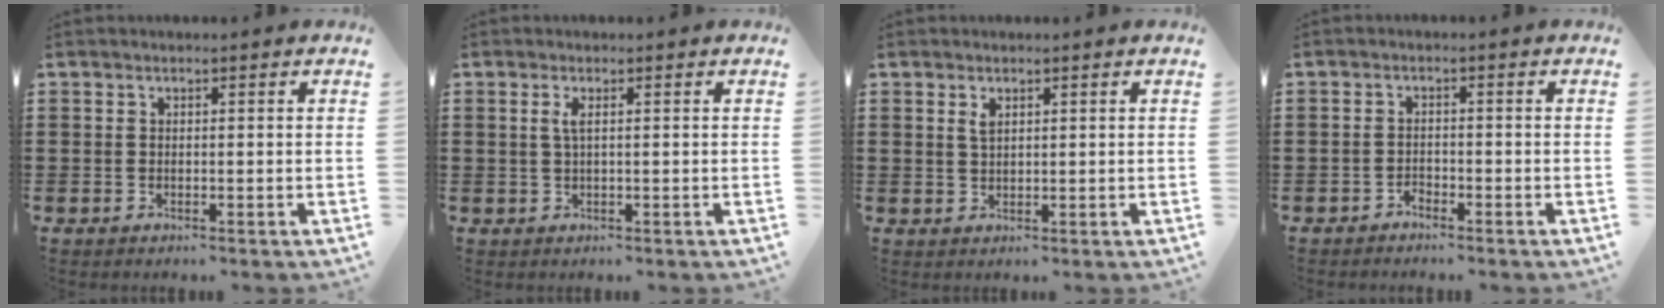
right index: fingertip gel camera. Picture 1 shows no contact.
{"total": 1.6, "force": [0.3, 0.2, 1.5], "torque": [-0.032, 0.000, 0.005]}
{"total": 1.6, "force": [0.8, 0.7, 1.2], "torque": [-0.027, 0.003, 0.013]}
{"total": 1.4, "force": [-1.4, 0.2, 0.0], "torque": [-0.005, 0.002, -0.029]}